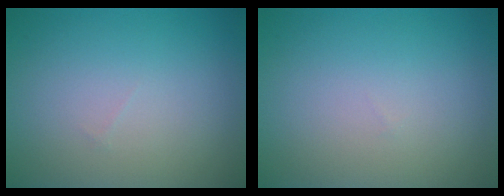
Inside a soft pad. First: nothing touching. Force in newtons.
{"total": 0.0}